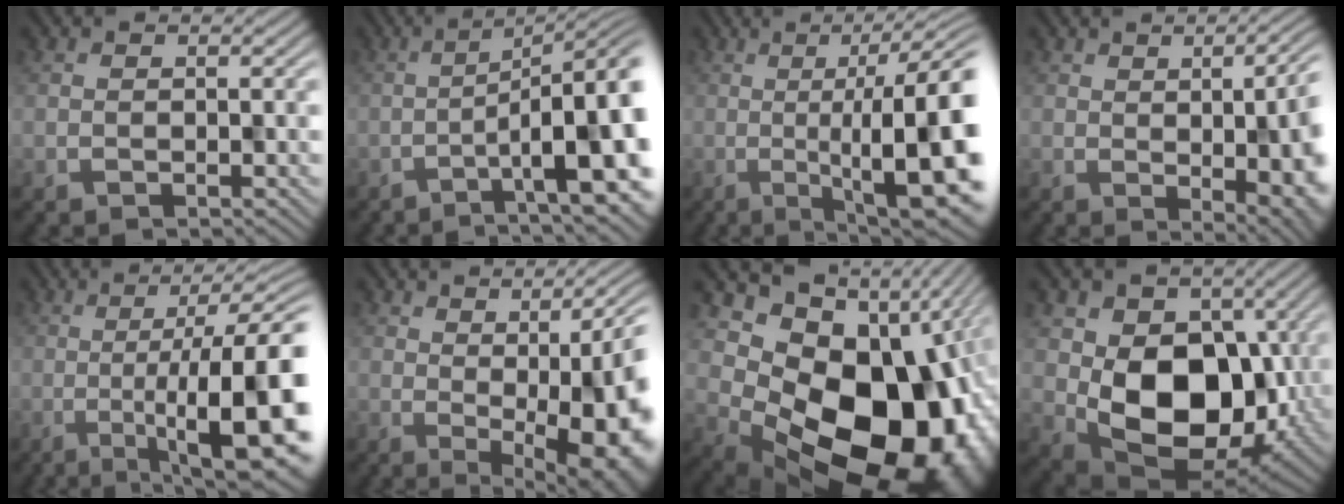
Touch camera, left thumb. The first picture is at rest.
{"total": 12.8, "force": [-4.1, 3.7, 11.6], "torque": [-0.134, 0.009, -0.054]}
{"total": 15.9, "force": [-0.7, 4.2, 15.4], "torque": [-0.190, 0.009, -0.006]}
{"total": 11.7, "force": [0.6, 4.9, 10.6], "torque": [-0.103, 0.011, 0.012]}
{"total": 16.4, "force": [-3.1, 4.6, 15.5], "torque": [-0.195, -0.003, -0.040]}
{"total": 15.2, "force": [0.5, 6.0, 13.9], "torque": [-0.143, 0.013, 0.021]}
{"total": 19.5, "force": [-0.7, 14.7, 12.7], "torque": [-0.179, -0.072, 0.032]}
{"total": 11.9, "force": [-0.2, 8.9, 7.8], "torque": [-0.137, -0.032, 0.007]}